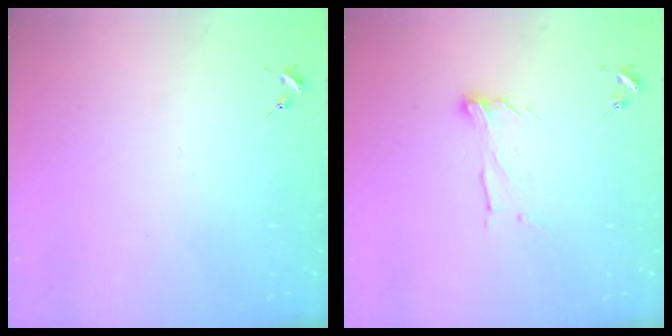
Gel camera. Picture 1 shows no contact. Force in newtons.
{"total": 7.0, "press": 7.0, "slide": 0.3}